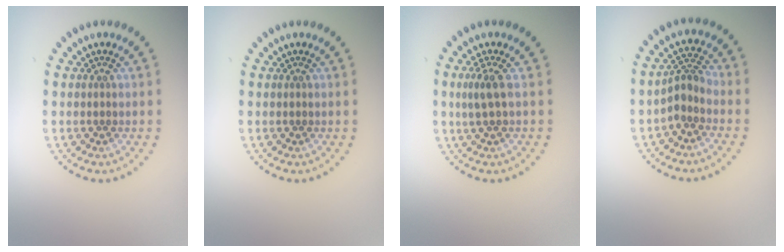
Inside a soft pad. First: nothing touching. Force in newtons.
{"total": 0.0}
{"total": 1.9, "press": 1.6, "slide": 1.1}
{"total": 2.5, "press": 1.9, "slide": 1.6}